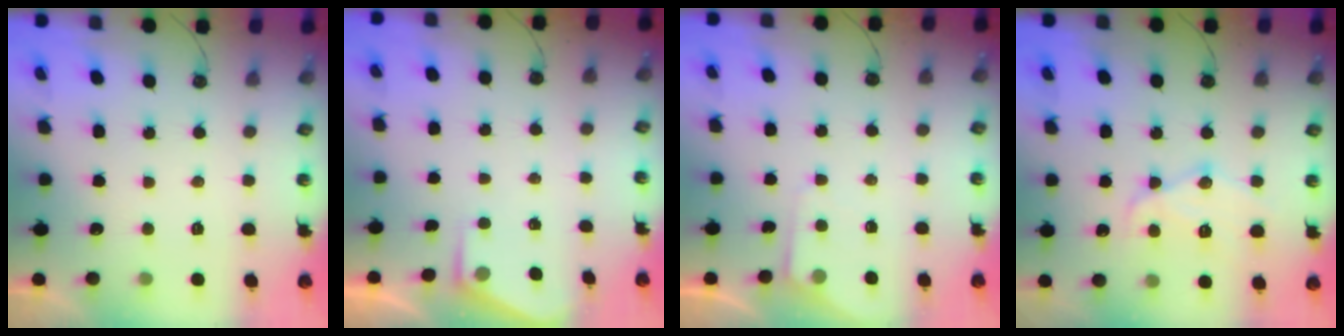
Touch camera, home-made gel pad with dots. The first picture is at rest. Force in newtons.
{"total": 1.5, "press": 1.4, "slide": 0.2}
{"total": 3.8, "press": 3.7, "slide": 0.5}
{"total": 12.4, "press": 12.4, "slide": 1.1}